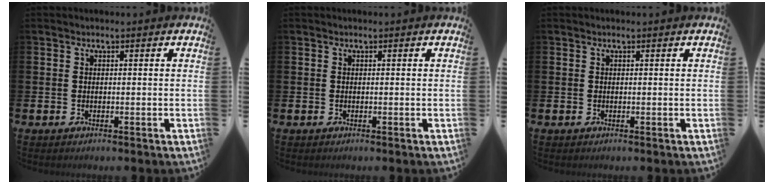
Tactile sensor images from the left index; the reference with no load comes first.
{"total": 0.0}
{"total": 0.0}